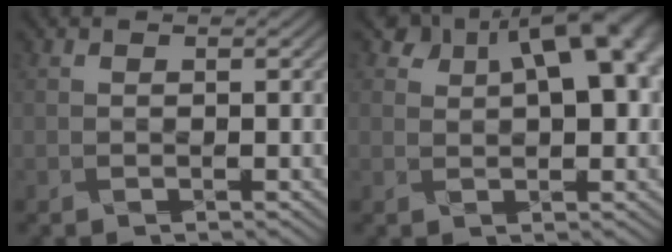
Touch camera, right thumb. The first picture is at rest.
{"total": 11.6, "force": [4.6, 6.3, 8.6], "torque": [-0.118, 0.020, 0.063]}